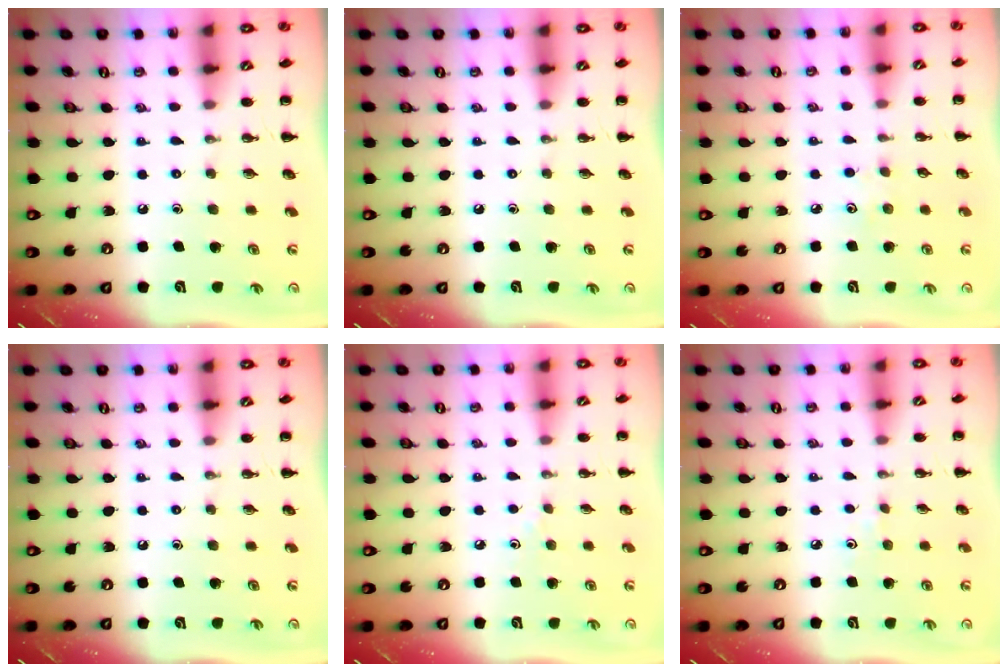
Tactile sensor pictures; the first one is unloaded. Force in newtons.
{"total": 0.0}
{"total": 2.7, "press": 2.6, "slide": 0.7}
{"total": 0.0}
{"total": 2.2, "press": 2.1, "slide": 0.9}
{"total": 2.9, "press": 2.7, "slide": 0.9}